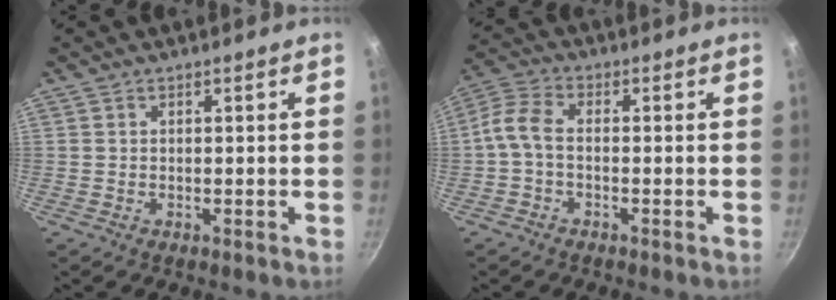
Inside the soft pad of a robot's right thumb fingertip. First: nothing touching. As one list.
[{"total": 5.3, "force": [-1.1, 3.1, 4.1], "torque": [-0.098, 0.024, -0.038]}]